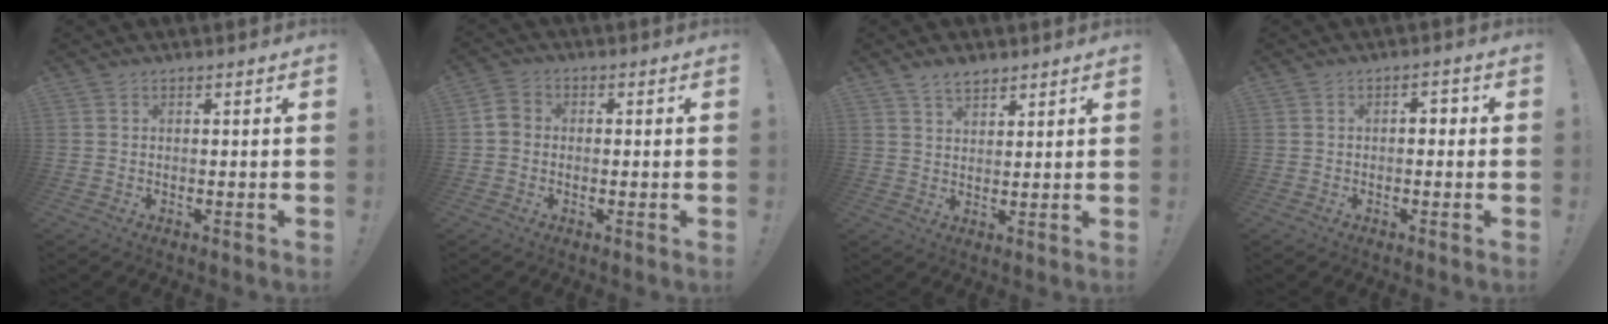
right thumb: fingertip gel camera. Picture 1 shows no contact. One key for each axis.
{"total": 4.0, "fx": -1.0, "fy": 3.4, "fz": 1.9, "tx": -0.046, "ty": 0.019, "tz": -0.016}
{"total": 4.8, "fx": 3.7, "fy": 2.5, "fz": 1.8, "tx": -0.024, "ty": -0.018, "tz": 0.068}
{"total": 2.4, "fx": -0.8, "fy": 1.5, "fz": 1.7, "tx": -0.025, "ty": 0.007, "tz": -0.018}